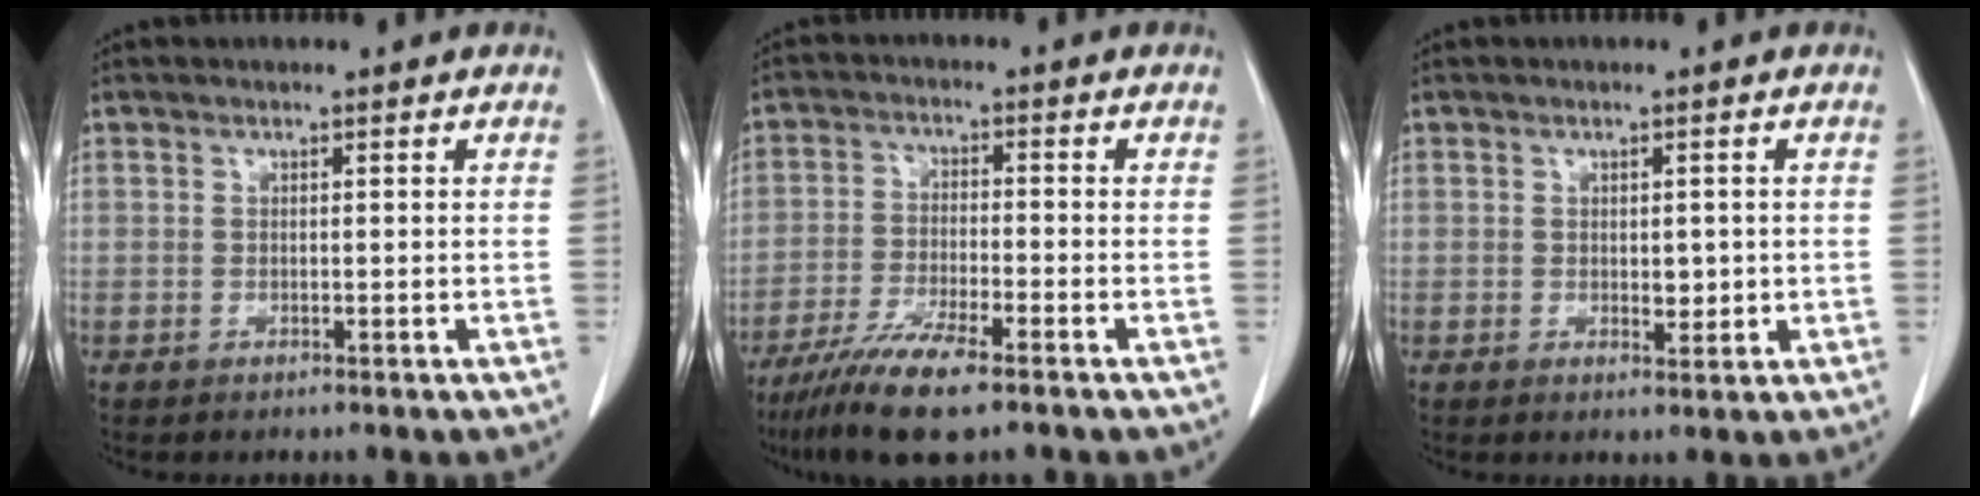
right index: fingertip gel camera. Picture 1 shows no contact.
{"total": 9.1, "force": [-6.5, 1.0, 6.2], "torque": [-0.116, -0.025, -0.118]}
{"total": 1.5, "force": [0.0, 0.8, 1.2], "torque": [-0.016, -0.002, 0.004]}